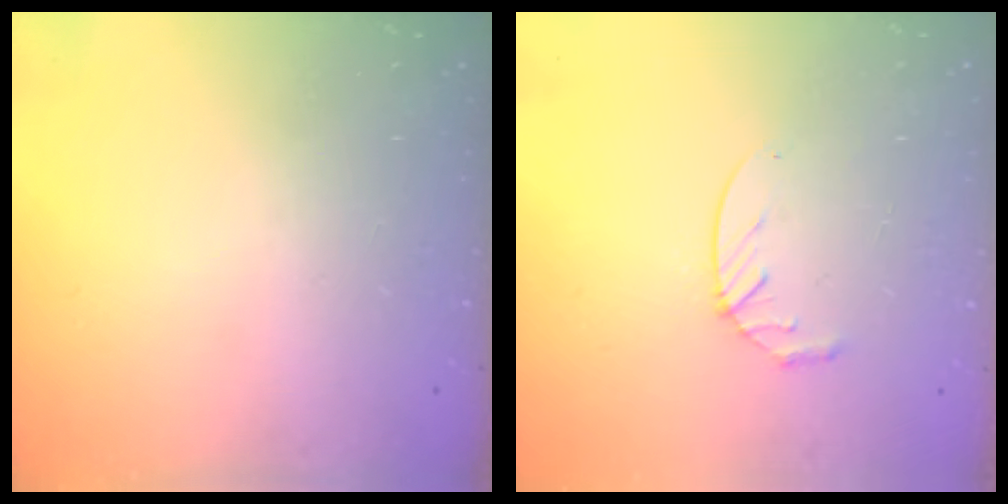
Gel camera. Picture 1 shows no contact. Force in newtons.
{"total": 4.2, "press": 4.2, "slide": 0.5}